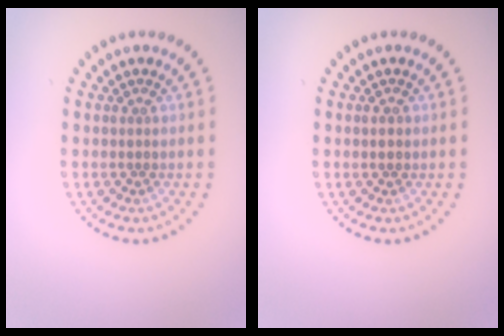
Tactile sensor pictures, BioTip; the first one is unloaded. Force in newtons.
{"total": 1.3, "press": 1.3, "slide": 0.1}